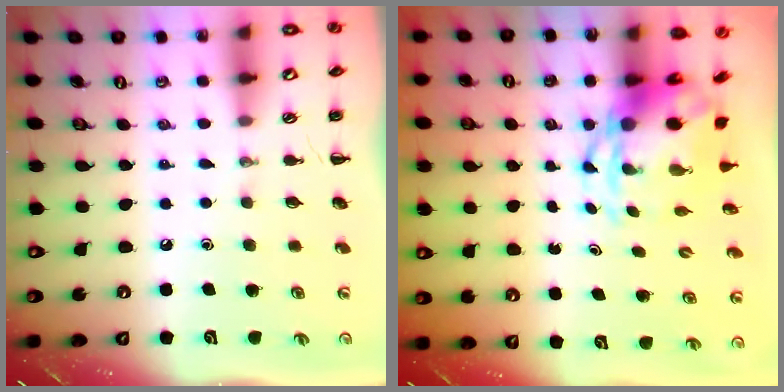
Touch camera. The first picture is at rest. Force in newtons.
{"total": 5.9, "press": 5.6, "slide": 2.0}